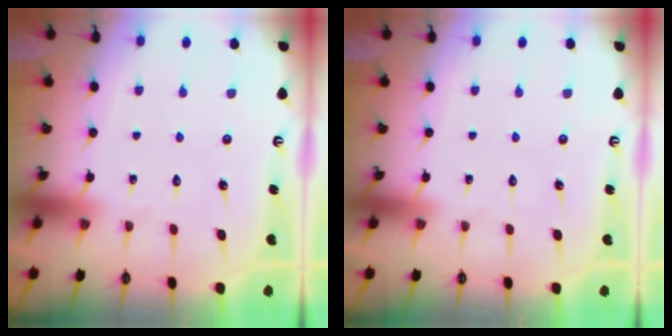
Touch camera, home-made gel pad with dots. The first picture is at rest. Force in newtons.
{"total": 0.0}